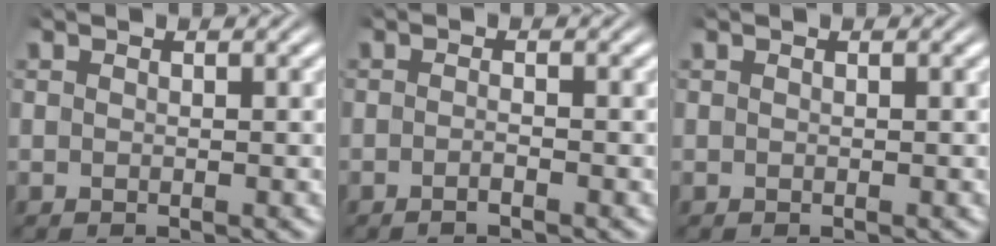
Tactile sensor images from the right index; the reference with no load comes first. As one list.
[{"total": 1.3, "force": [-1.1, 0.1, 0.6], "torque": [-0.016, -0.001, -0.023]}, {"total": 0.0}]